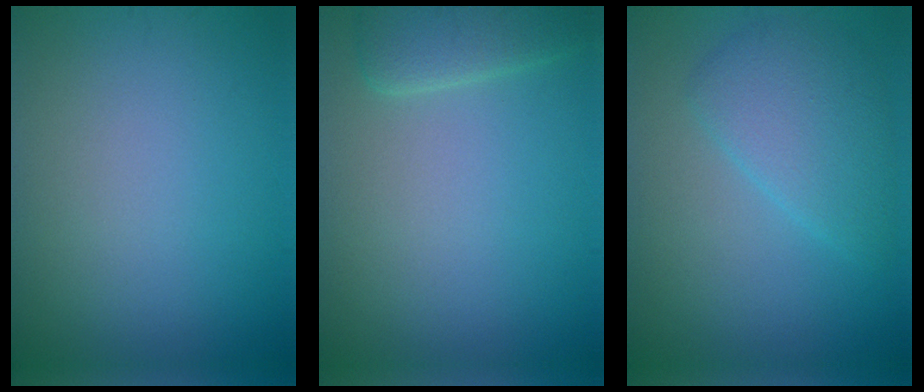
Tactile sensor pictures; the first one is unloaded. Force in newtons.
{"total": 2.9, "press": 2.9, "slide": 0.3}
{"total": 4.0, "press": 4.0, "slide": 0.1}